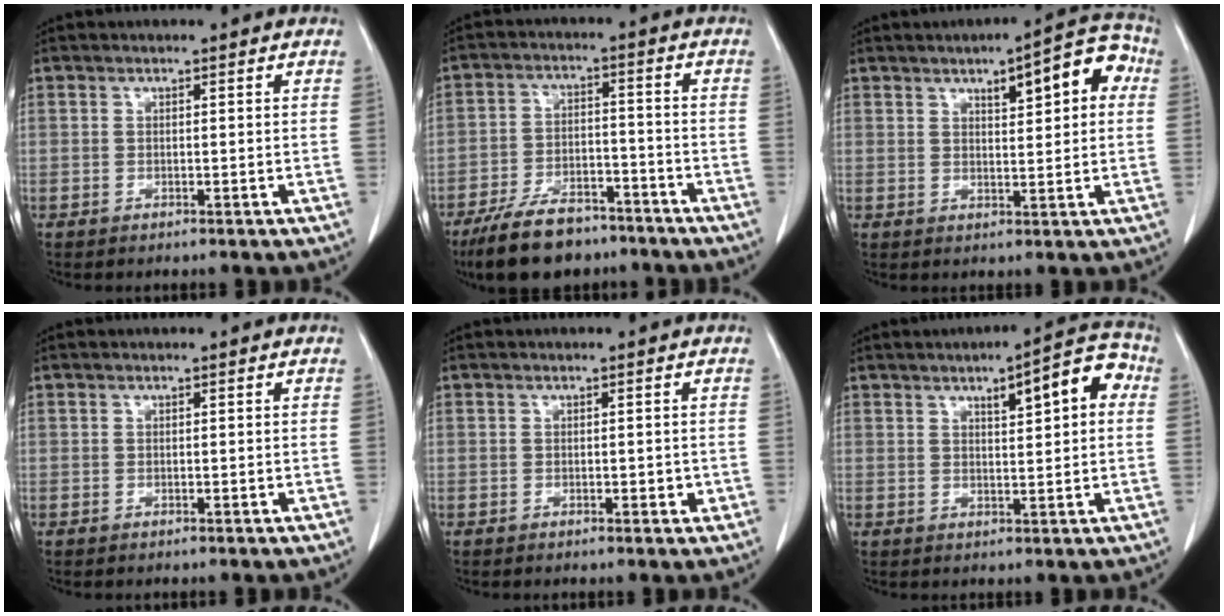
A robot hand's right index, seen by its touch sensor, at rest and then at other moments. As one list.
[{"total": 12.8, "force": [-9.9, 5.3, 6.3], "torque": [-0.111, -0.002, -0.167]}, {"total": 10.2, "force": [3.5, 3.1, 9.0], "torque": [-0.119, 0.029, 0.048]}, {"total": 0.5, "force": [-0.1, 0.3, 0.4], "torque": [-0.014, 0.003, 0.000]}, {"total": 2.3, "force": [-0.4, 1.2, 1.9], "torque": [-0.033, 0.002, 0.000]}, {"total": 9.2, "force": [2.9, 2.4, 8.4], "torque": [-0.117, 0.026, 0.041]}]